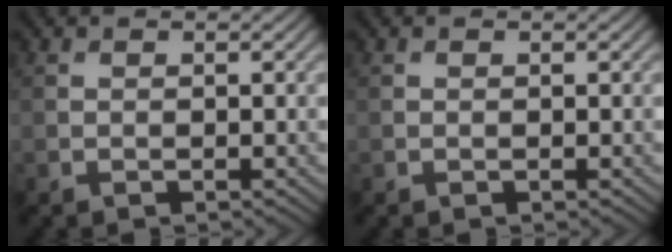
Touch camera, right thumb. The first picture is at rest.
{"total": 0.0}